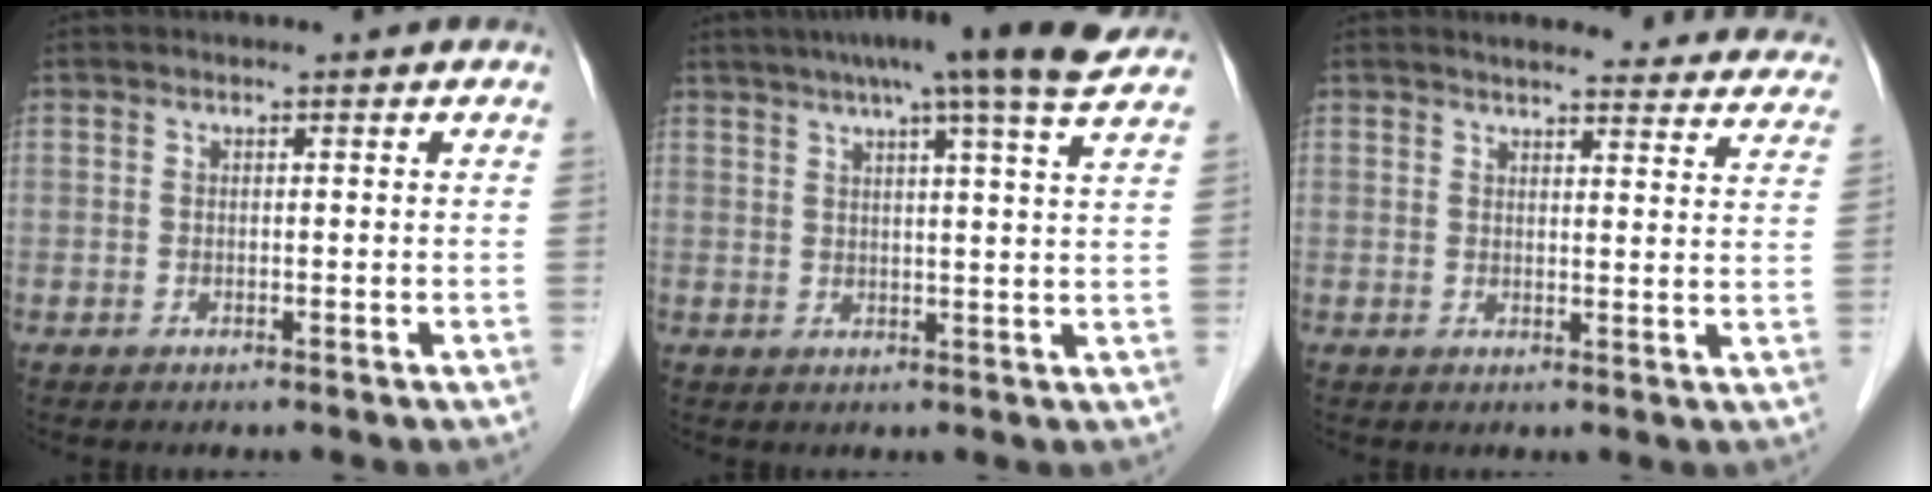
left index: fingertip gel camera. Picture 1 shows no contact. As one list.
[{"total": 14.2, "force": [11.3, -0.9, 8.6], "torque": [-0.135, 0.022, 0.135]}, {"total": 20.6, "force": [19.7, 3.6, 5.1], "torque": [-0.048, -0.038, 0.213]}]